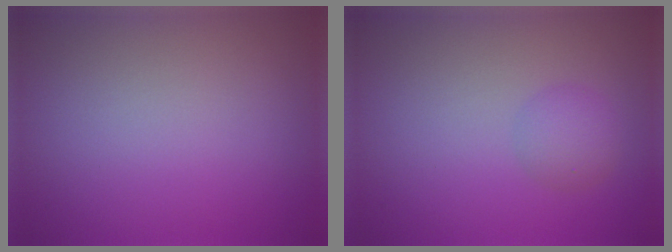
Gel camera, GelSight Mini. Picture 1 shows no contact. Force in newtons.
{"total": 1.9, "press": 1.9, "slide": 0.0}